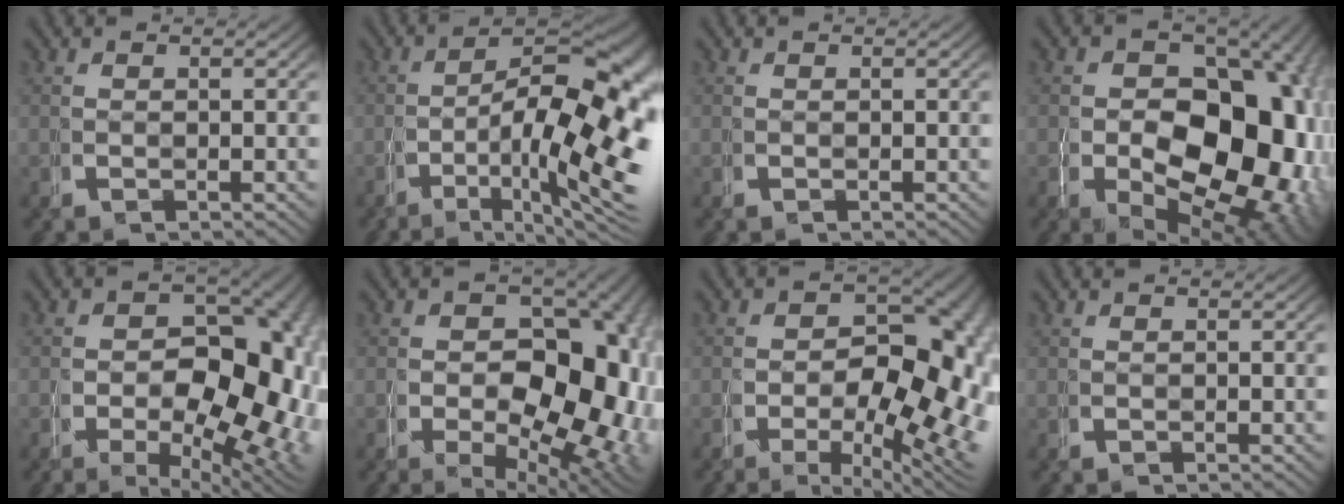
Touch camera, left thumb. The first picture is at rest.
{"total": 13.9, "force": [-2.4, 7.8, 11.2], "torque": [-0.164, -0.055, -0.018]}
{"total": 0.0}
{"total": 19.2, "force": [-2.7, 13.3, 13.5], "torque": [-0.213, -0.082, -0.009]}
{"total": 13.6, "force": [-2.7, 9.0, 9.8], "torque": [-0.142, -0.066, -0.015]}
{"total": 14.8, "force": [-2.2, 10.4, 10.3], "torque": [-0.153, -0.068, -0.008]}
{"total": 12.3, "force": [-3.1, 7.6, 9.1], "torque": [-0.123, -0.058, -0.025]}
{"total": 0.0}